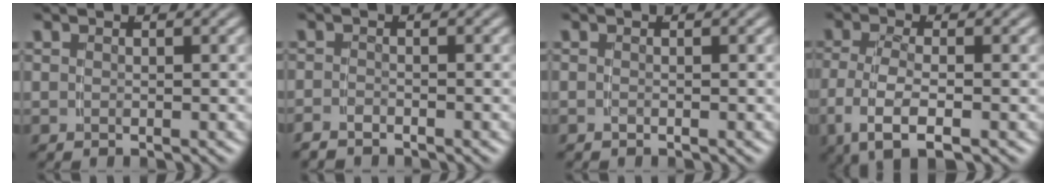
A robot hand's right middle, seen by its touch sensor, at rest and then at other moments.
{"total": 1.7, "force": [-1.5, 0.6, 0.2], "torque": [-0.013, -0.009, -0.025]}
{"total": 0.5, "force": [-0.5, -0.1, 0.0], "torque": [-0.002, -0.002, -0.008]}
{"total": 5.5, "force": [-1.8, 2.7, 4.4], "torque": [-0.101, -0.019, -0.021]}